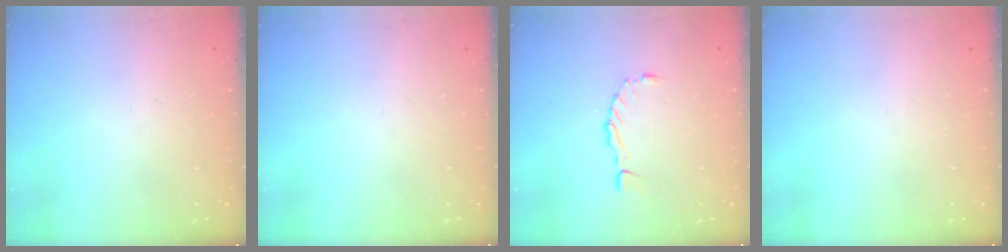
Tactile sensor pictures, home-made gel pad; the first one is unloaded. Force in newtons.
{"total": 0.0}
{"total": 0.0}
{"total": 0.0}